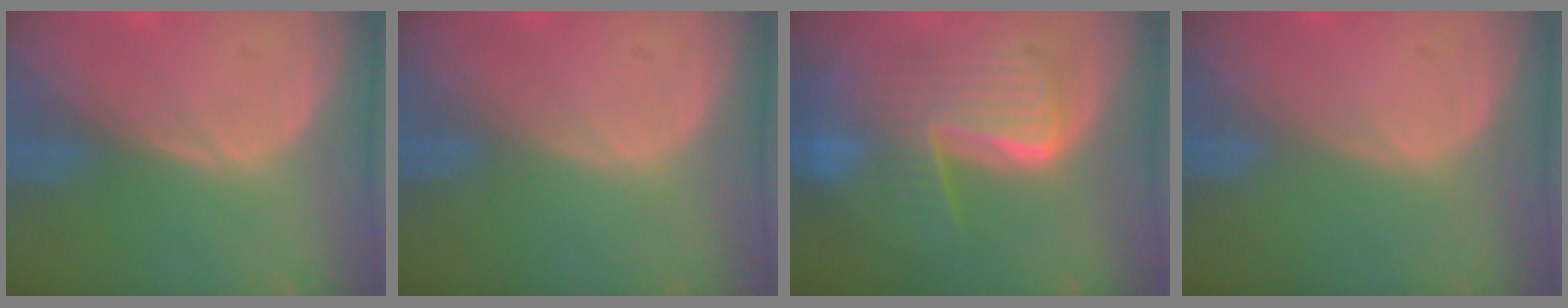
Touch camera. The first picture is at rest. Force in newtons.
{"total": 0.0}
{"total": 10.4, "press": 10.4, "slide": 0.9}
{"total": 0.0}